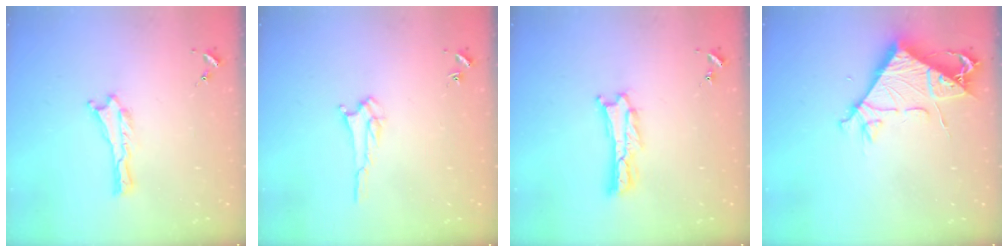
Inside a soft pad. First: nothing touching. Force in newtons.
{"total": 2.6, "press": 2.6, "slide": 0.4}
{"total": 1.8, "press": 1.8, "slide": 0.2}
{"total": 7.6, "press": 7.6, "slide": 0.4}